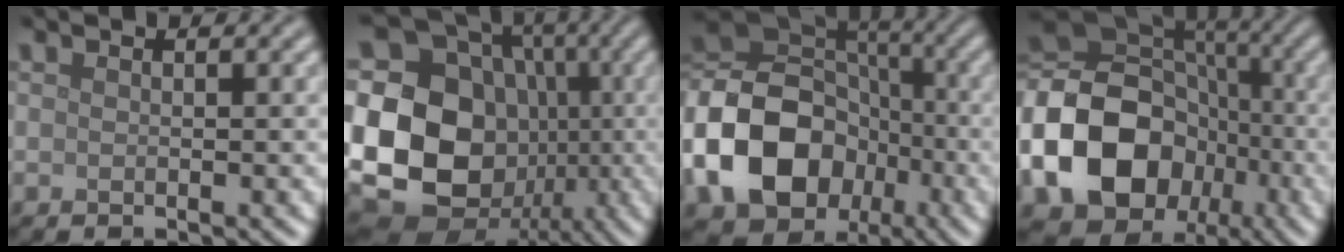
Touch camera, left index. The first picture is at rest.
{"total": 22.0, "force": [-2.8, 19.3, 10.2], "torque": [-0.215, 0.007, -0.095]}
{"total": 15.1, "force": [-4.8, 11.7, 8.3], "torque": [-0.187, -0.011, -0.099]}
{"total": 16.7, "force": [-5.1, 13.2, 8.8], "torque": [-0.196, -0.002, -0.104]}